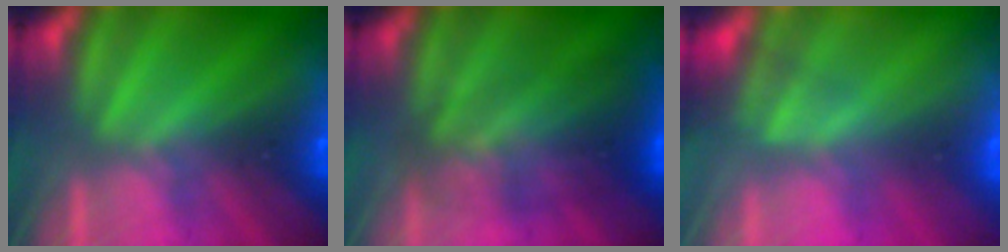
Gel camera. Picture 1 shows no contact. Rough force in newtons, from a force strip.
{"total": 3.6}
{"total": 3.5}